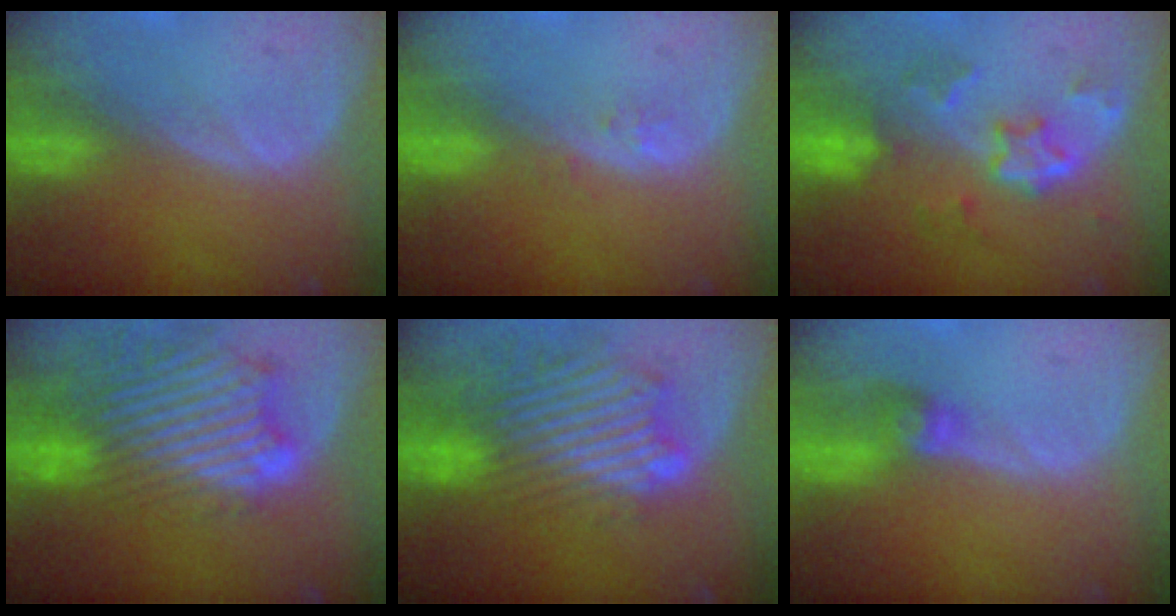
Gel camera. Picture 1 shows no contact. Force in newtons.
{"total": 0.9, "press": 0.9, "slide": 0.2}
{"total": 6.1, "press": 5.5, "slide": 2.7}
{"total": 13.0, "press": 11.6, "slide": 5.8}
{"total": 10.7, "press": 10.1, "slide": 3.7}
{"total": 2.7, "press": 2.6, "slide": 0.5}